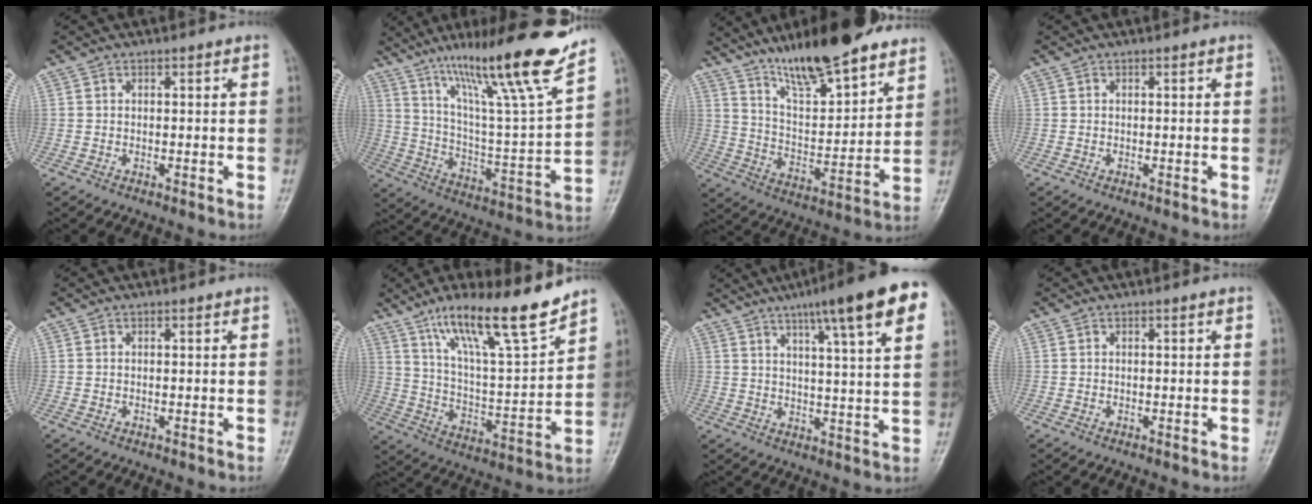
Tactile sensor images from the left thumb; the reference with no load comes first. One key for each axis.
{"total": 21.9, "fx": 15.6, "fy": 0.8, "fz": 15.3, "tx": -0.217, "ty": -0.074, "tz": 0.264}
{"total": 19.1, "fx": 14.6, "fy": 4.9, "fz": 11.4, "tx": -0.147, "ty": -0.075, "tz": 0.245}
{"total": 0.0}
{"total": 0.0}
{"total": 17.7, "fx": 12.8, "fy": 2.9, "fz": 11.9, "tx": -0.178, "ty": -0.071, "tz": 0.226}
{"total": 17.9, "fx": 9.9, "fy": 2.4, "fz": 14.7, "tx": -0.197, "ty": -0.014, "tz": 0.132}
{"total": 0.0}